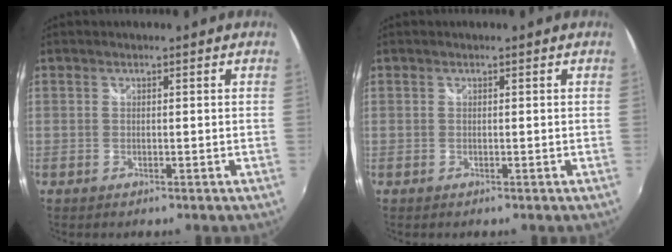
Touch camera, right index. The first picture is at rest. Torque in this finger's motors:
{"motor_torque": [-0.02, -0.02, 0.03, 0.00]}